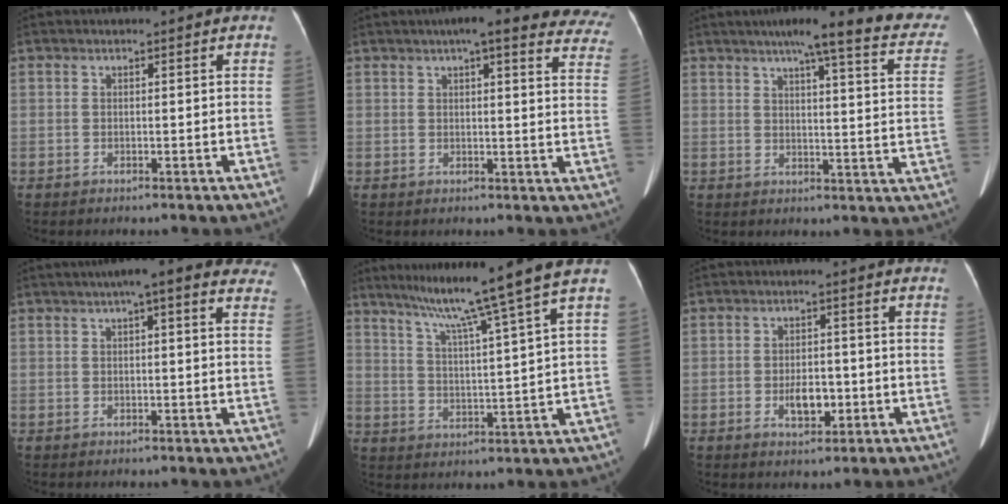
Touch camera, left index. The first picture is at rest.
{"total": 20.0, "force": [17.2, 3.6, 9.4], "torque": [-0.090, -0.011, 0.175]}
{"total": 21.9, "force": [18.2, 1.9, 12.0], "torque": [-0.149, -0.026, 0.202]}
{"total": 12.7, "force": [9.5, 2.7, 8.1], "torque": [-0.094, 0.033, 0.103]}
{"total": 12.1, "force": [9.3, -3.3, 7.1], "torque": [-0.110, -0.015, 0.140]}
{"total": 4.3, "force": [-1.3, 2.3, 3.4], "torque": [-0.057, 0.004, -0.018]}